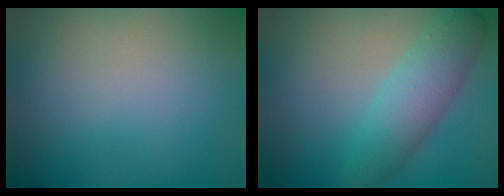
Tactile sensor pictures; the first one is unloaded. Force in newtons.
{"total": 4.6, "press": 4.6, "slide": 0.1}